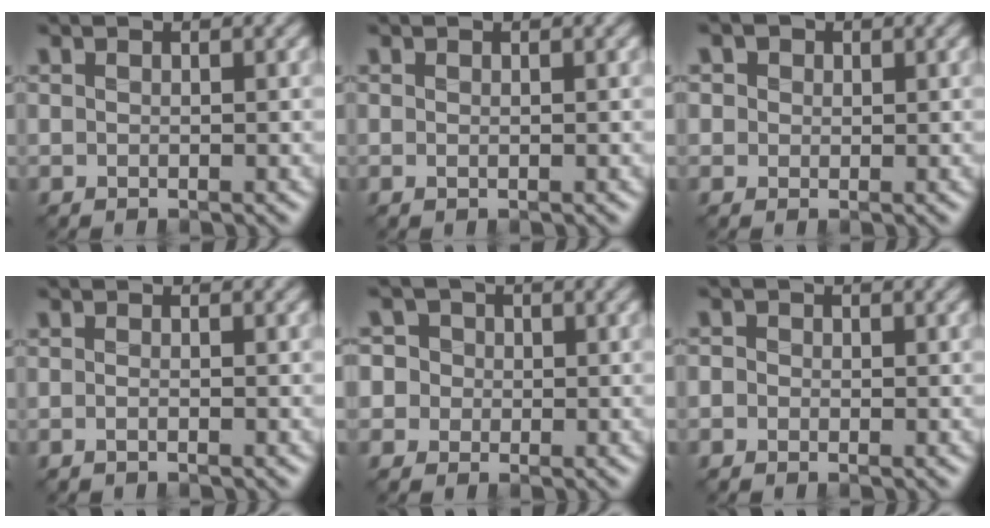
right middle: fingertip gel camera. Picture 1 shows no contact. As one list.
[{"total": 0.0}, {"total": 2.8, "force": [1.4, 2.1, 1.2], "torque": [-0.024, 0.014, 0.010]}, {"total": 0.7, "force": [-0.4, 0.0, 0.5], "torque": [-0.018, 0.000, -0.009]}, {"total": 5.0, "force": [1.1, 4.5, 1.8], "torque": [-0.029, 0.044, -0.011]}, {"total": 1.3, "force": [0.0, 1.2, 0.5], "torque": [0.002, 0.007, -0.012]}]